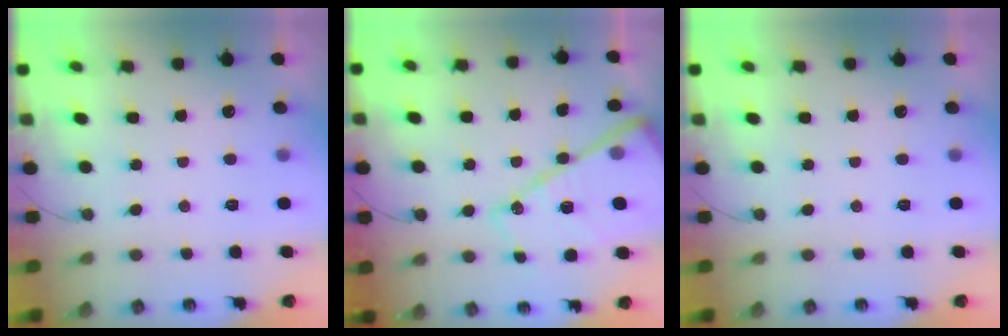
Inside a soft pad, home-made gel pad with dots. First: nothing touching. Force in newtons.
{"total": 18.7, "press": 18.6, "slide": 2.0}
{"total": 0.0}